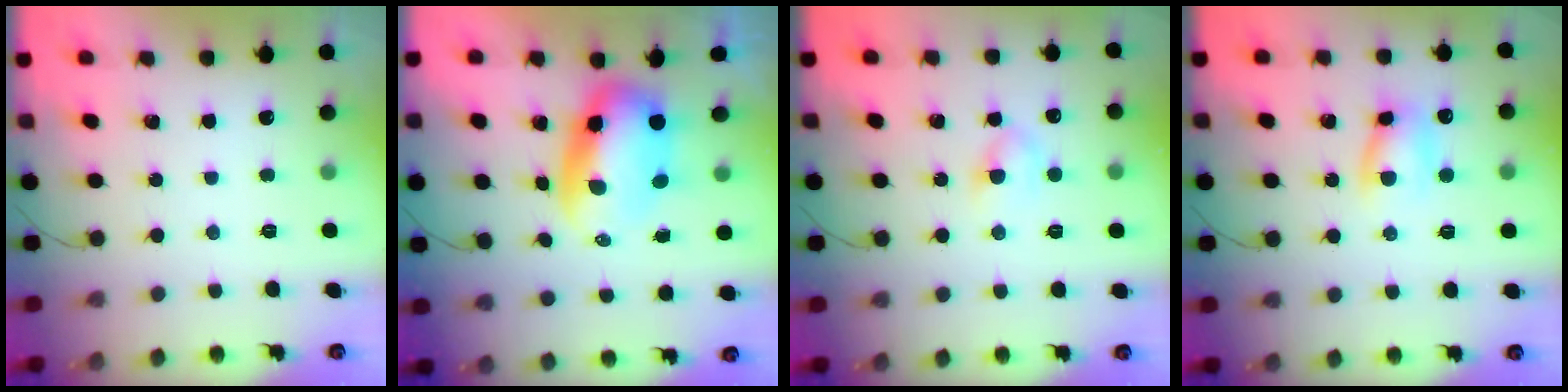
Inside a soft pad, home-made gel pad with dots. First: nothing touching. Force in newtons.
{"total": 7.6, "press": 7.4, "slide": 1.9}
{"total": 4.9, "press": 4.6, "slide": 1.6}
{"total": 7.4, "press": 7.4, "slide": 1.0}